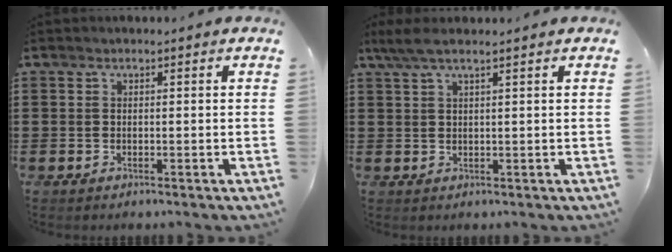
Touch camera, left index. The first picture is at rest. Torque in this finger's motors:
{"motor_torque": [-0.07, 0.03, 0.17, 0.01]}